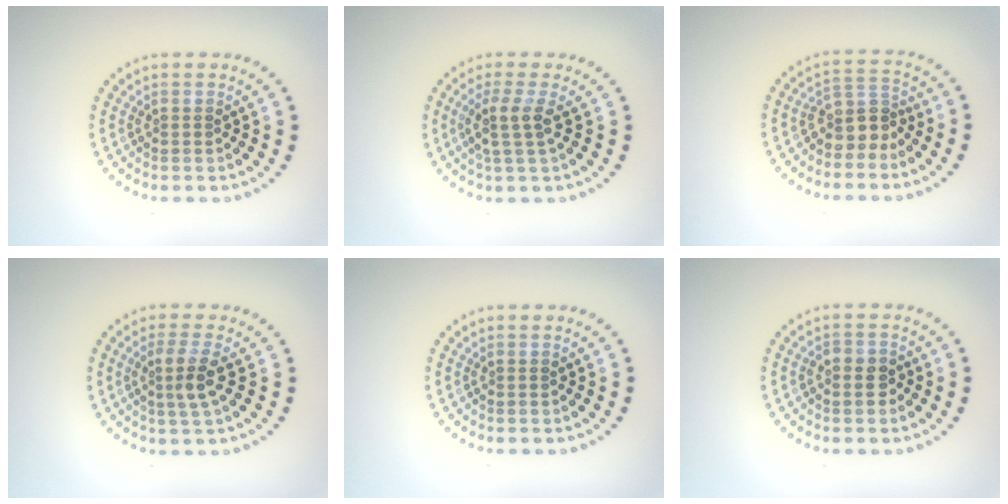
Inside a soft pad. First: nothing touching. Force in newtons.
{"total": 2.5, "press": 2.0, "slide": 1.6}
{"total": 3.0, "press": 2.2, "slide": 2.0}
{"total": 2.7, "press": 2.4, "slide": 1.3}
{"total": 0.0}
{"total": 1.4, "press": 1.3, "slide": 0.5}